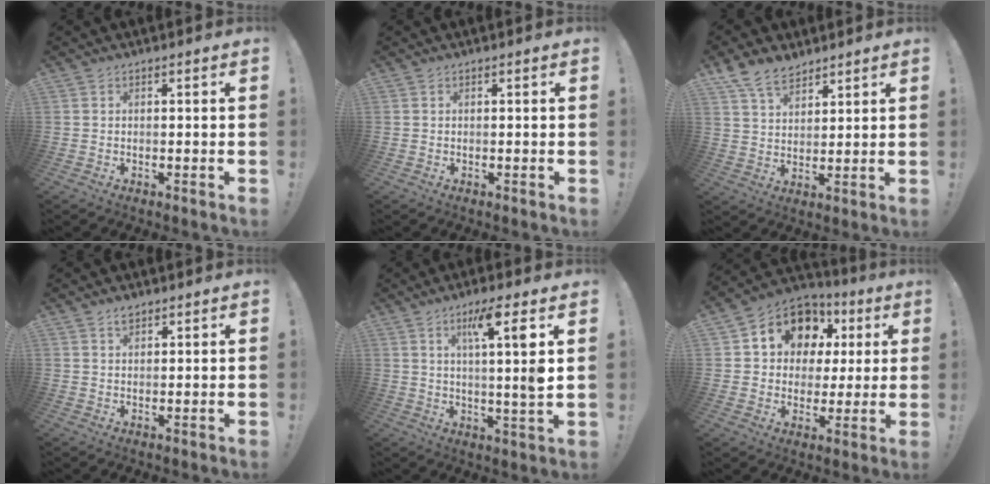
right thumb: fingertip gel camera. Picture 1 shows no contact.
{"total": 0.0}
{"total": 9.0, "force": [6.9, 4.7, 3.4], "torque": [-0.067, -0.033, 0.135]}
{"total": 2.1, "force": [1.6, 1.2, 0.9], "torque": [-0.007, -0.009, 0.027]}
{"total": 10.5, "force": [3.7, -0.8, 9.8], "torque": [-0.156, -0.013, 0.043]}
{"total": 12.1, "force": [5.3, 9.7, 5.0], "torque": [-0.077, -0.033, 0.106]}